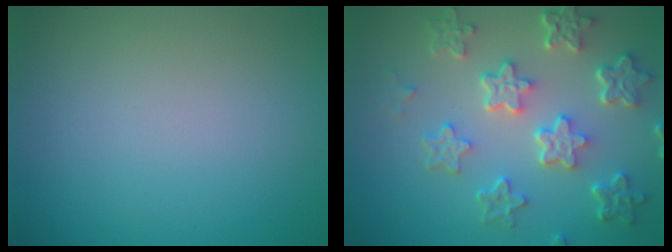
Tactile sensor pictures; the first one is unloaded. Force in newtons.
{"total": 6.2, "press": 4.6, "slide": 4.2}